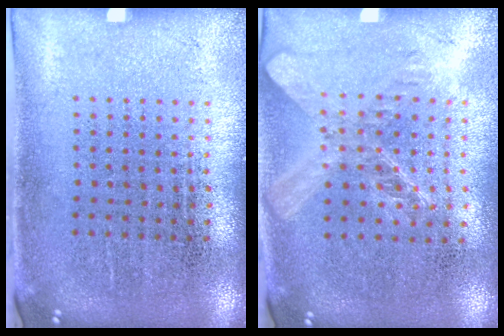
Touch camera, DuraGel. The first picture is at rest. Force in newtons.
{"total": 1.5, "press": 1.3, "slide": 0.7}